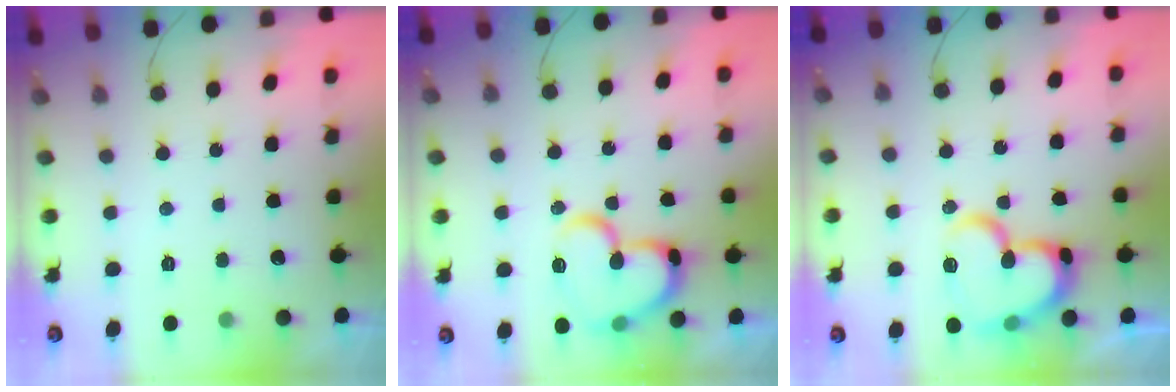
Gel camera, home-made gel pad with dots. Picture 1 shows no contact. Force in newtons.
{"total": 19.0, "press": 18.9, "slide": 1.8}
{"total": 18.8, "press": 18.6, "slide": 2.2}